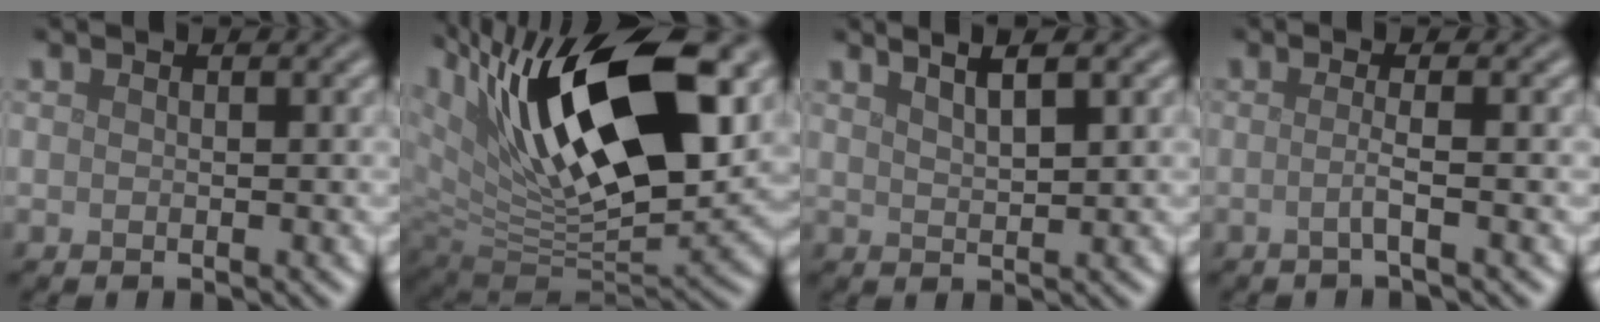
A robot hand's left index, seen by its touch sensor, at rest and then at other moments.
{"total": 16.6, "force": [6.2, 6.8, 13.8], "torque": [-0.232, 0.006, 0.102]}
{"total": 3.3, "force": [2.2, 1.0, 2.3], "torque": [-0.016, 0.011, 0.021]}
{"total": 2.0, "force": [-0.3, 0.4, 1.9], "torque": [-0.030, -0.003, -0.016]}